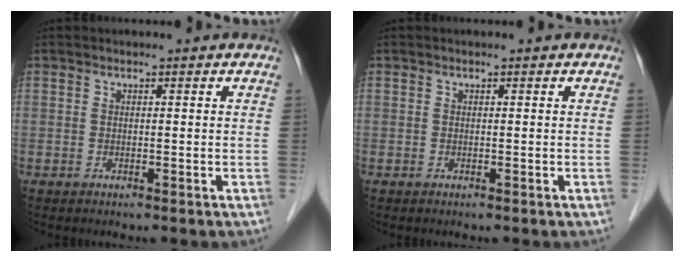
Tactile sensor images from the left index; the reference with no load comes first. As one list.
[{"total": 0.0}]